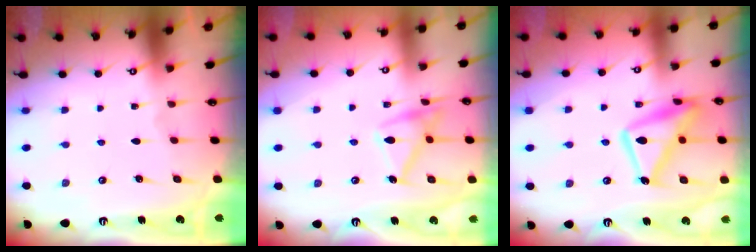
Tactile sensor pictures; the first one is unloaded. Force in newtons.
{"total": 15.6, "press": 15.6, "slide": 0.9}
{"total": 15.4, "press": 15.3, "slide": 1.2}